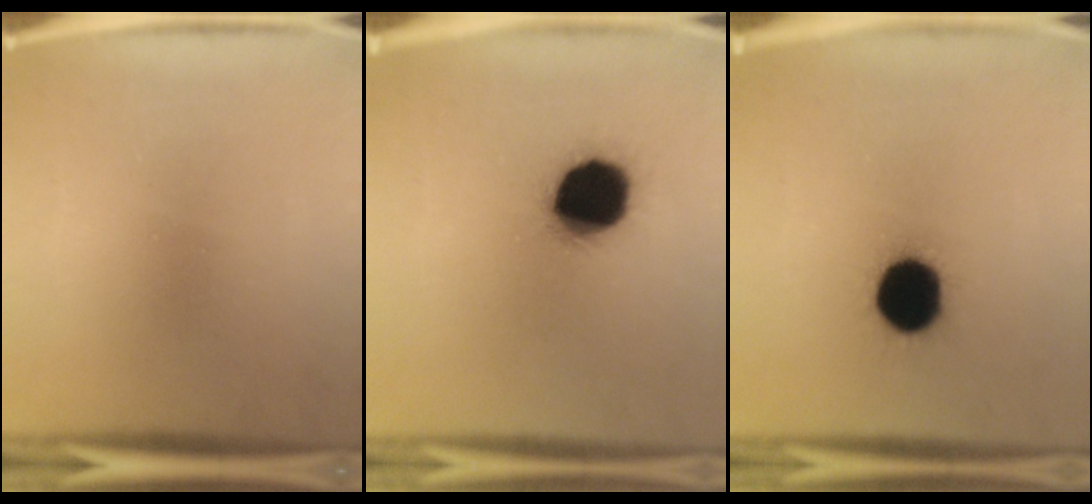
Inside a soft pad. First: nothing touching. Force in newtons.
{"total": 18.5}
{"total": 16.3}